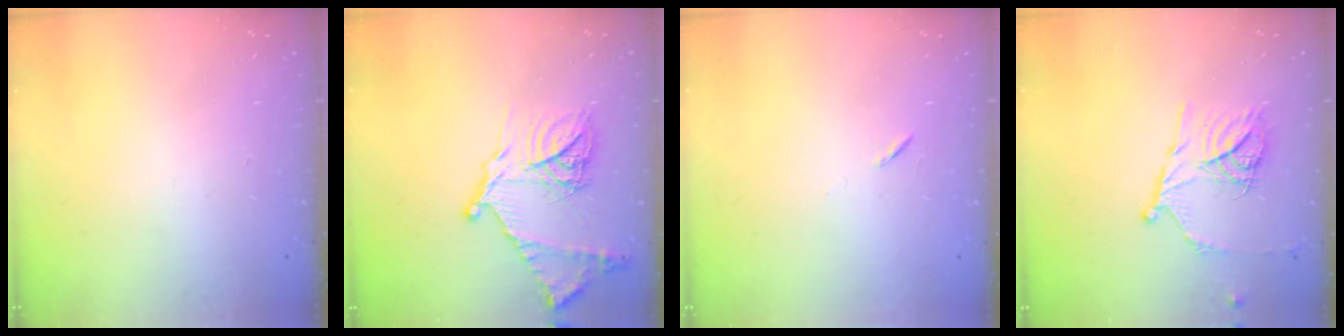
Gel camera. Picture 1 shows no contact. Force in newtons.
{"total": 19.1, "press": 19.0, "slide": 1.7}
{"total": 5.8, "press": 5.4, "slide": 2.1}
{"total": 13.1, "press": 13.1, "slide": 1.0}